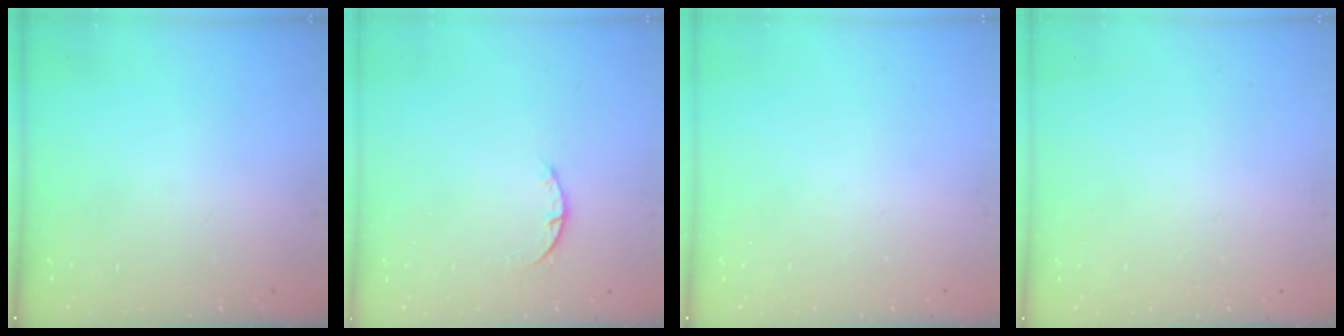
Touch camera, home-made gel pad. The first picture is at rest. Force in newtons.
{"total": 1.2, "press": 1.2, "slide": 0.3}
{"total": 0.0}
{"total": 2.6, "press": 2.6, "slide": 0.2}